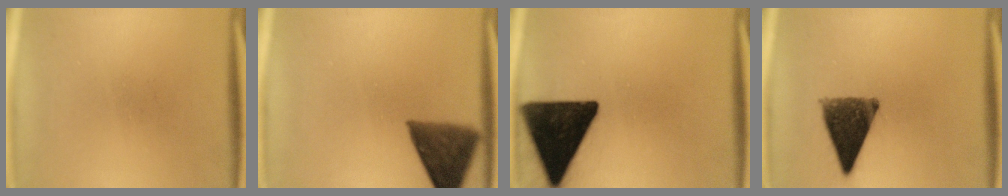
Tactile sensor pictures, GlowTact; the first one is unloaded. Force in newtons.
{"total": 10.3}
{"total": 17.7}
{"total": 10.4}